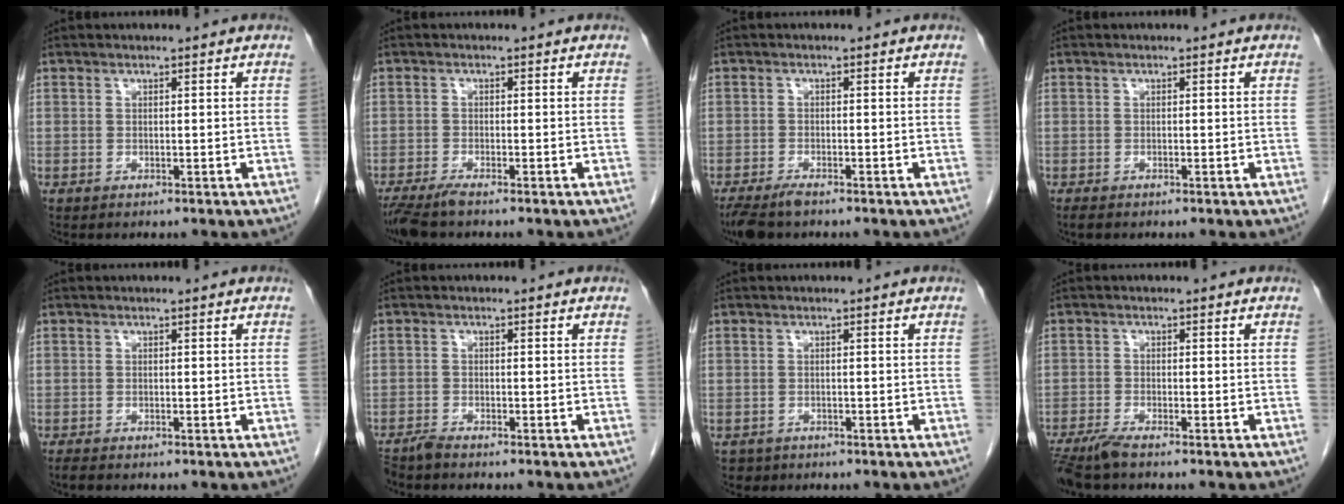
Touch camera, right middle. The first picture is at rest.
{"total": 3.8, "force": [-3.1, 0.0, 2.2], "torque": [-0.041, -0.010, -0.060]}
{"total": 4.1, "force": [-3.3, 0.9, 2.3], "torque": [-0.045, -0.010, -0.058]}
{"total": 0.9, "force": [-0.7, 0.2, 0.5], "torque": [-0.016, -0.004, -0.012]}
{"total": 0.9, "force": [-0.7, 0.0, 0.4], "torque": [-0.017, -0.004, -0.014]}
{"total": 1.7, "force": [-1.6, -0.1, 0.5], "torque": [-0.014, -0.004, -0.033]}
{"total": 1.6, "force": [-1.1, 1.1, 0.0], "torque": [-0.007, 0.002, -0.017]}
{"total": 4.0, "force": [-3.3, 0.1, 2.2], "torque": [-0.044, -0.011, -0.065]}